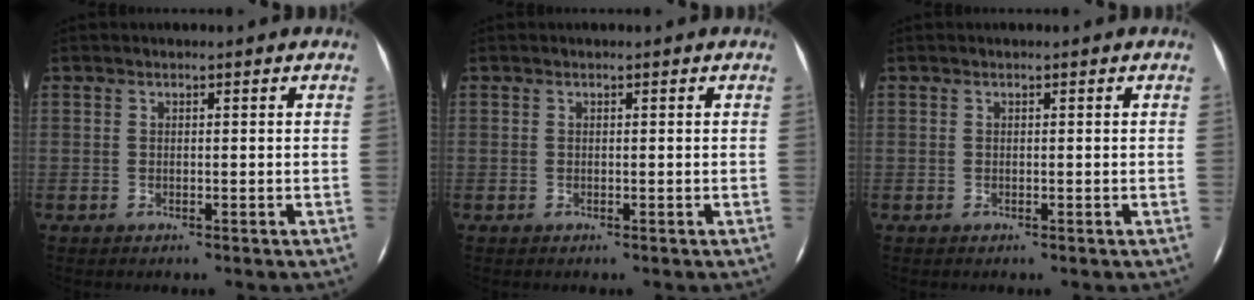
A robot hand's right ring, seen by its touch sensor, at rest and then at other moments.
{"total": 0.0}
{"total": 0.0}